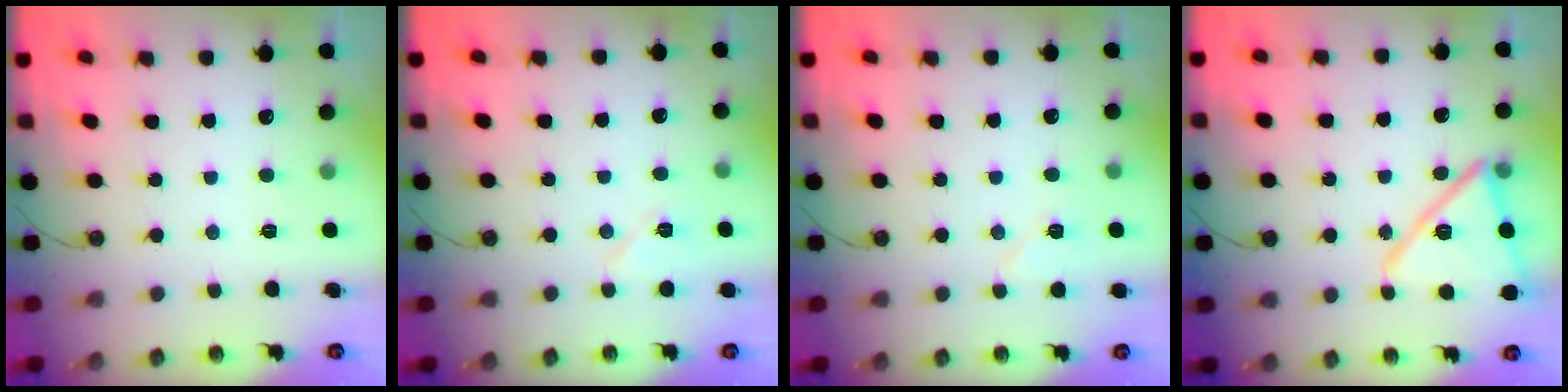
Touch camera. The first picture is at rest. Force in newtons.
{"total": 5.7, "press": 4.3, "slide": 3.7}
{"total": 5.7, "press": 5.6, "slide": 1.4}
{"total": 16.0, "press": 16.0, "slide": 1.2}